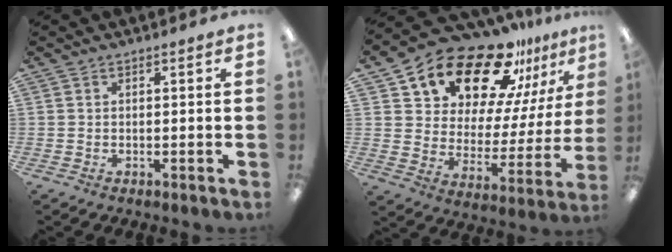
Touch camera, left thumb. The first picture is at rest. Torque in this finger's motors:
{"motor_torque": [2.29, 2.30, 1.38, -1.39, 0.12]}